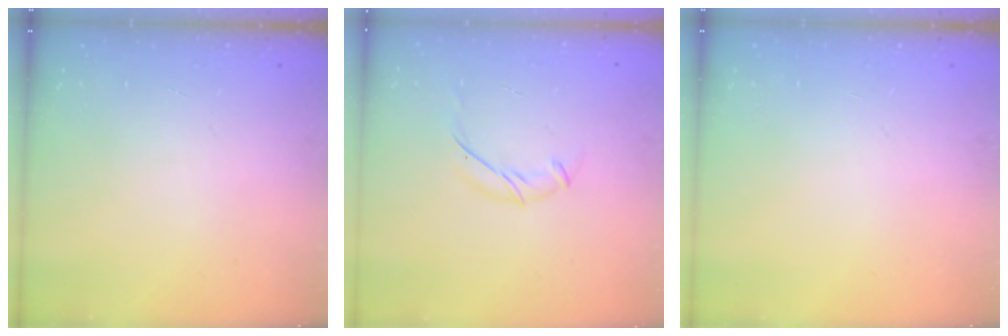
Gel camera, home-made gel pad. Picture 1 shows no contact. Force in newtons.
{"total": 6.6, "press": 6.5, "slide": 1.4}
{"total": 0.0}